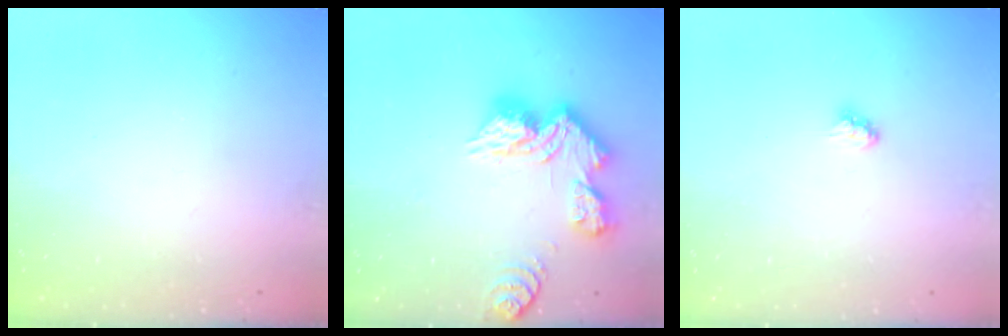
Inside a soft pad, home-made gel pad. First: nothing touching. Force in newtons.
{"total": 13.2, "press": 13.2, "slide": 1.2}
{"total": 3.1, "press": 3.1, "slide": 0.2}